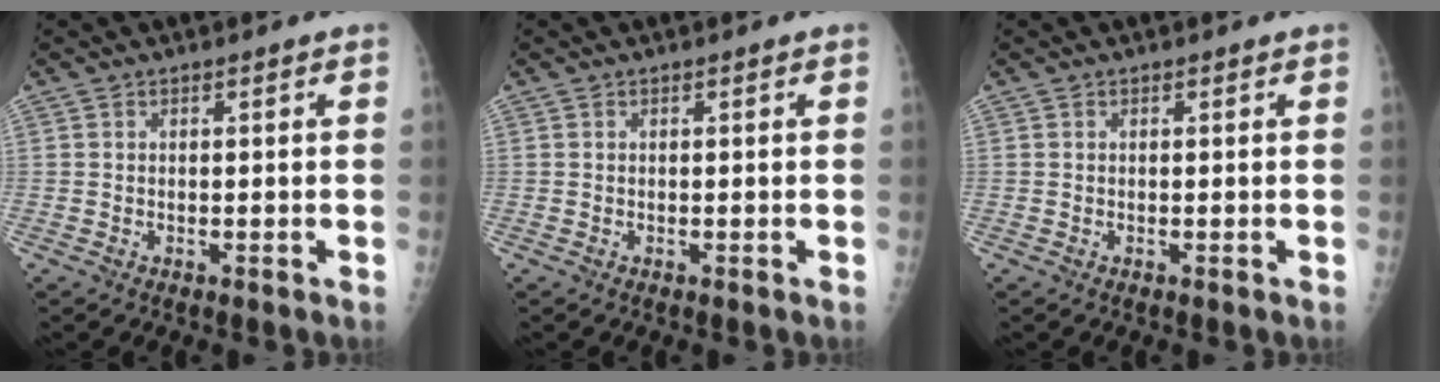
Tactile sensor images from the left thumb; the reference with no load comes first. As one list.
[{"total": 0.0}, {"total": 0.0}]